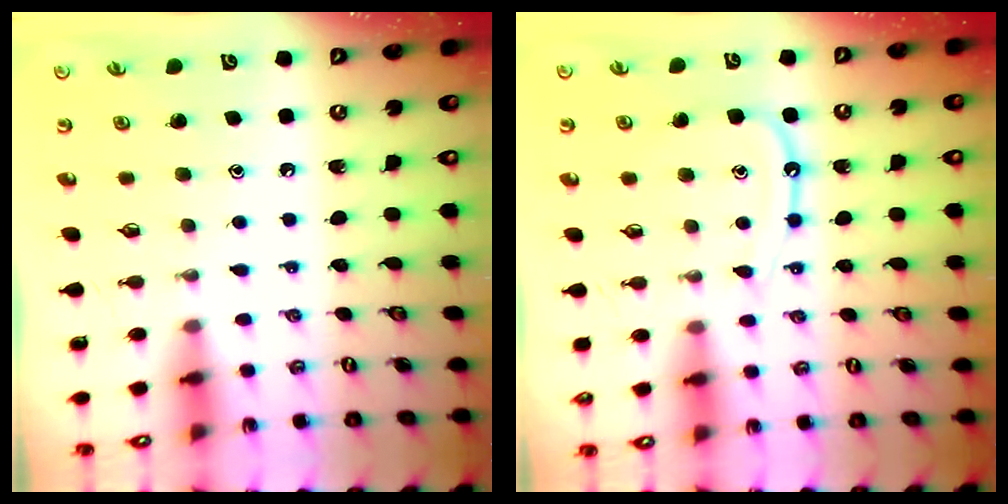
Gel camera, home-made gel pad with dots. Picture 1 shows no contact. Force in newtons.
{"total": 10.8, "press": 10.7, "slide": 1.1}